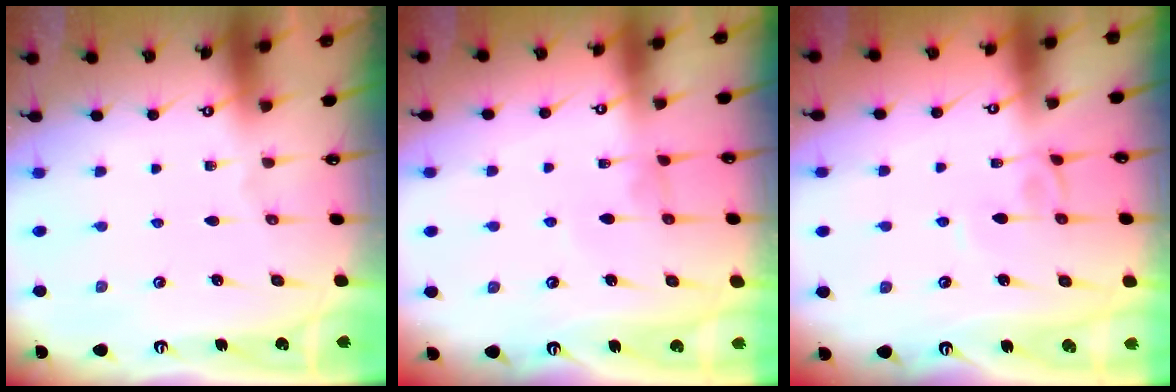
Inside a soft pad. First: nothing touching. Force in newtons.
{"total": 0.7, "press": 0.6, "slide": 0.3}
{"total": 4.0, "press": 4.0, "slide": 0.0}